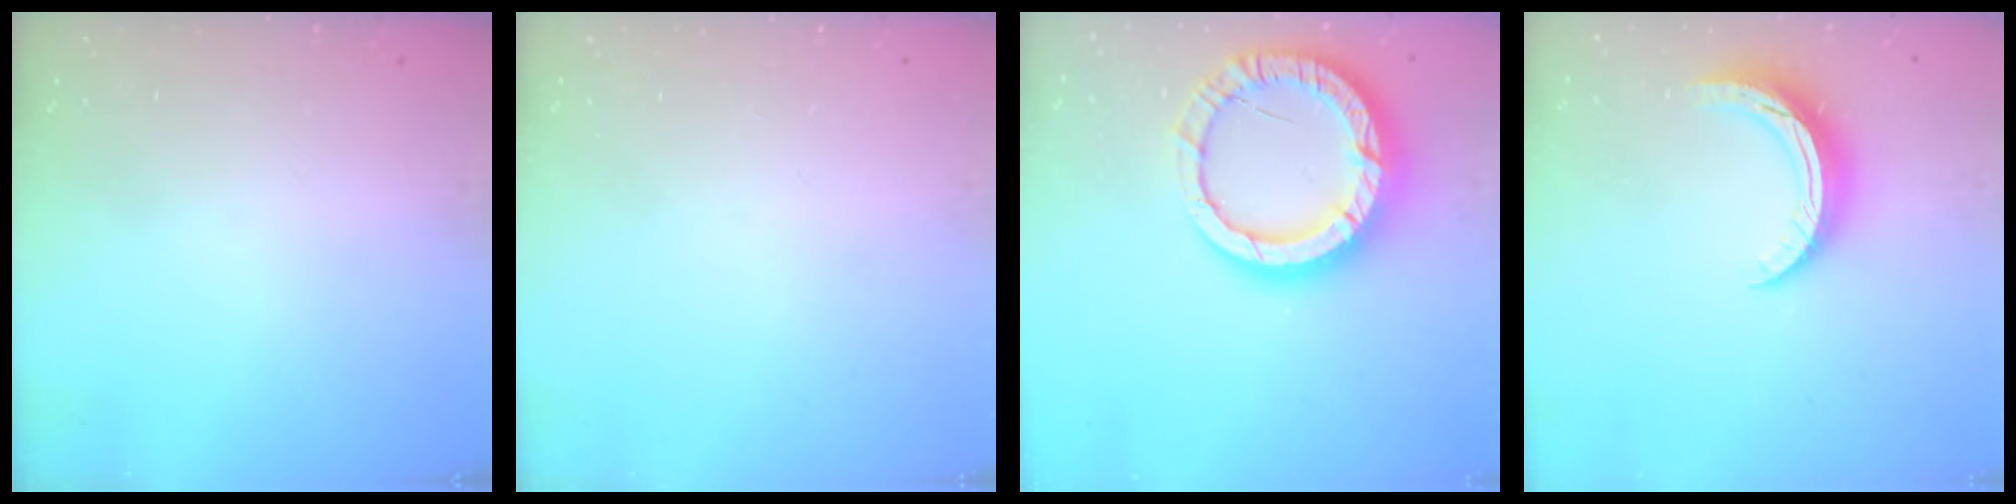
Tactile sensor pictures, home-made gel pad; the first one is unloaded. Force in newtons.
{"total": 0.0}
{"total": 18.6, "press": 18.5, "slide": 1.6}
{"total": 9.9, "press": 9.9, "slide": 0.7}